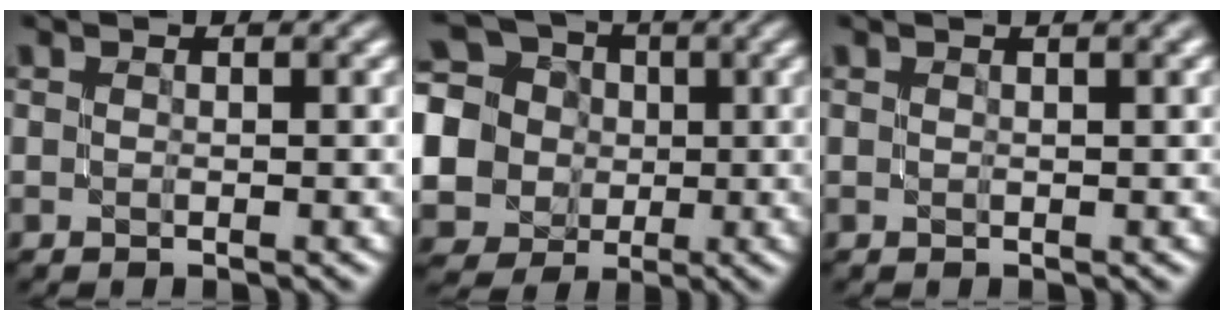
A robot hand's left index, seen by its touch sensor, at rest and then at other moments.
{"total": 13.0, "force": [0.5, 11.9, 5.2], "torque": [-0.167, 0.019, -0.010]}
{"total": 2.9, "force": [1.5, 1.1, 2.2], "torque": [-0.013, 0.004, 0.004]}